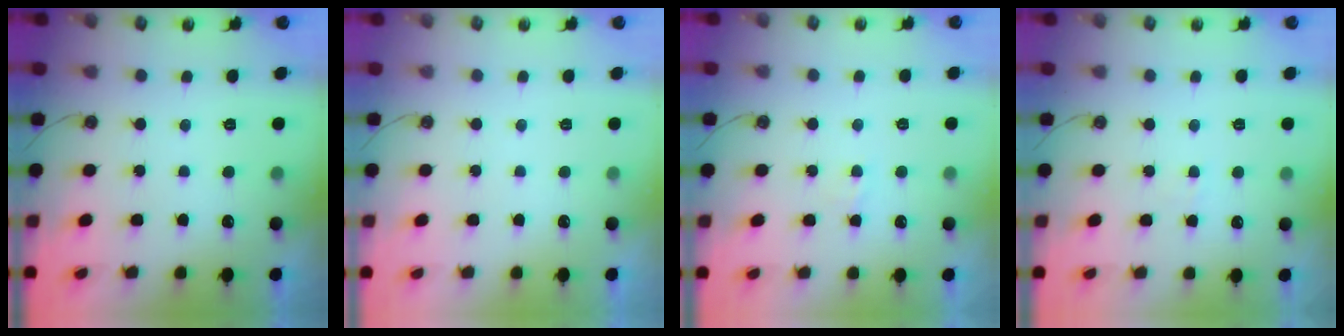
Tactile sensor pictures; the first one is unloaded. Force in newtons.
{"total": 0.0}
{"total": 2.8, "press": 2.8, "slide": 0.4}
{"total": 2.7, "press": 2.6, "slide": 0.4}